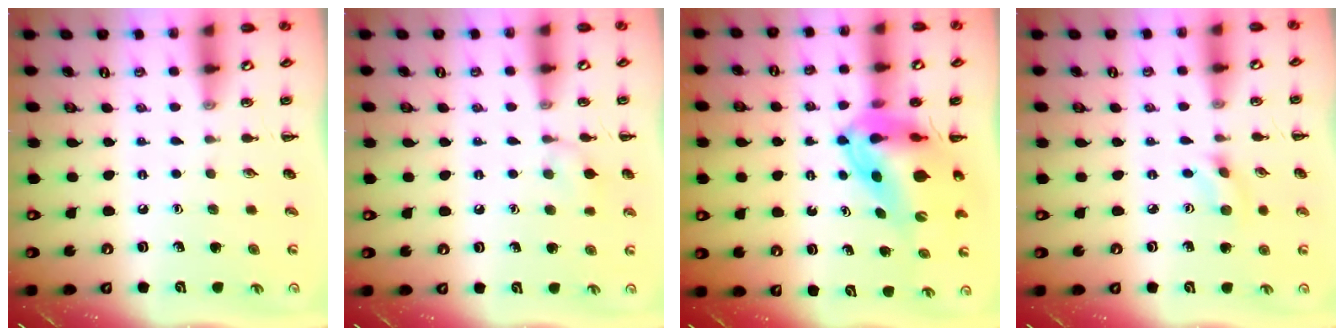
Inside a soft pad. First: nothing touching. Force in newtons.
{"total": 6.7, "press": 6.4, "slide": 2.0}
{"total": 11.5, "press": 11.0, "slide": 3.3}
{"total": 2.8, "press": 2.6, "slide": 1.0}